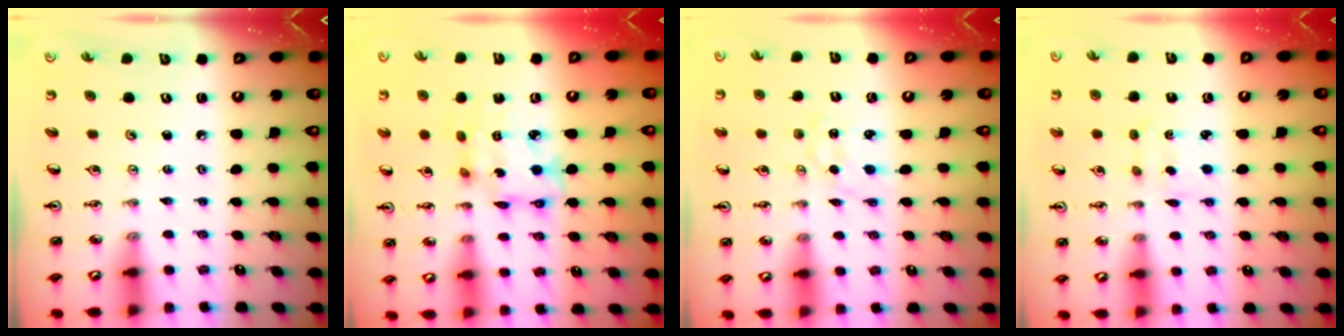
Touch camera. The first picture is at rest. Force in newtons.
{"total": 10.9, "press": 10.8, "slide": 0.8}
{"total": 0.6, "press": 0.6, "slide": 0.1}
{"total": 2.3, "press": 2.3, "slide": 0.4}